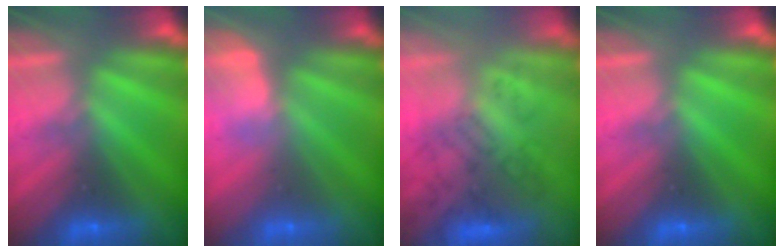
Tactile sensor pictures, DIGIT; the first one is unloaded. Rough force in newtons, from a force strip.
{"total": 2.8}
{"total": 3.7}
{"total": 0.0}